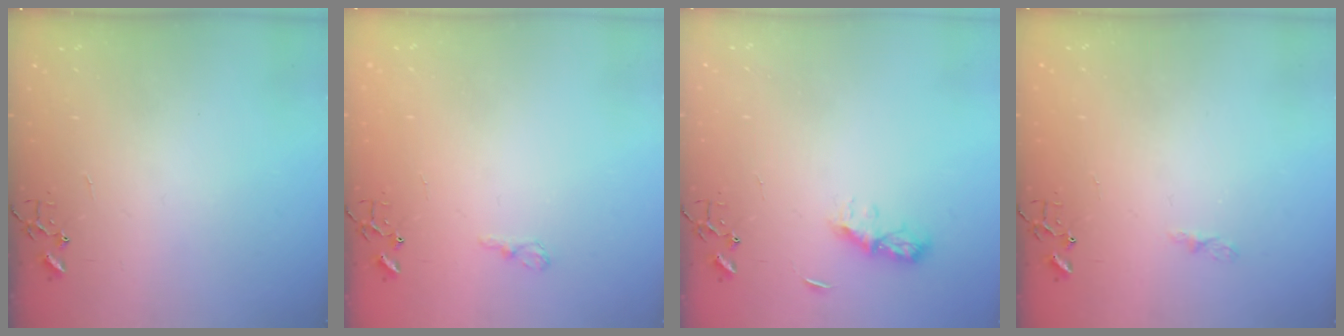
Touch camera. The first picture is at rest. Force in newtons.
{"total": 7.3, "press": 7.3, "slide": 0.9}
{"total": 6.4, "press": 6.3, "slide": 0.7}
{"total": 3.4, "press": 3.4, "slide": 0.5}